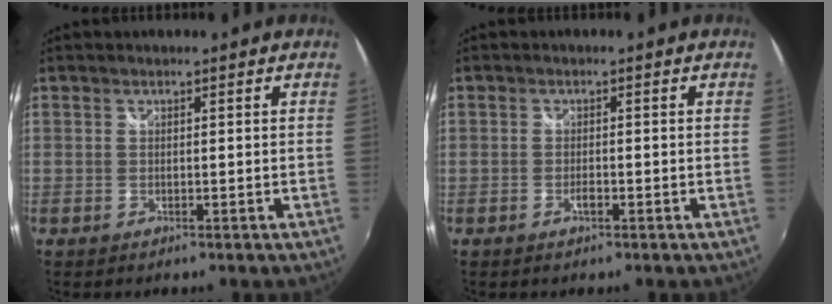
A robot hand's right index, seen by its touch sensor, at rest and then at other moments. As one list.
[{"total": 1.2, "force": [-0.7, 0.5, 0.9], "torque": [-0.019, 0.000, -0.014]}]